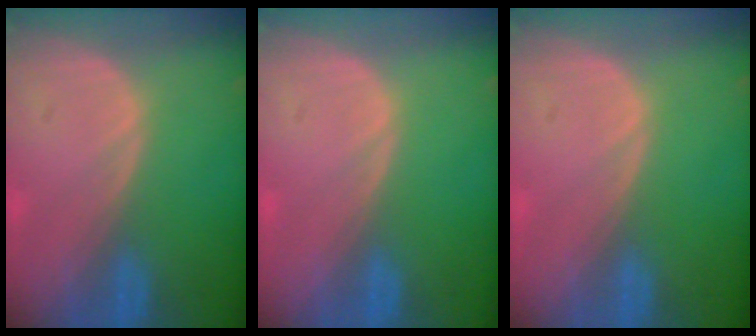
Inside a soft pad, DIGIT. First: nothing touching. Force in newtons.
{"total": 0.0}
{"total": 0.0}